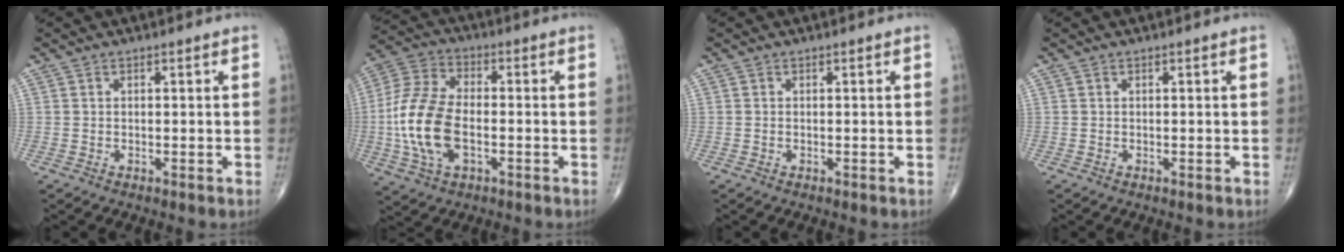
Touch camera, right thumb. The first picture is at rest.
{"total": 14.8, "force": [-2.5, 8.2, 12.0], "torque": [-0.257, 0.016, -0.048]}
{"total": 0.0}
{"total": 0.0}